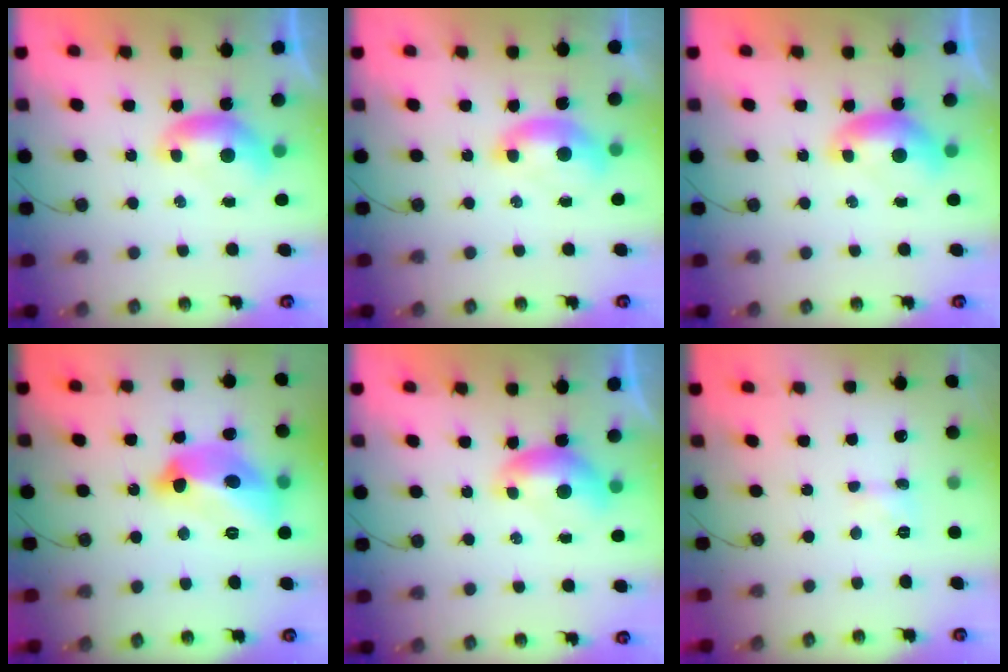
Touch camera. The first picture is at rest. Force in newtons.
{"total": 1.6, "press": 1.5, "slide": 0.6}
{"total": 0.6, "press": 0.6, "slide": 0.2}
{"total": 14.1, "press": 14.1, "slide": 1.2}
{"total": 0.5, "press": 0.2, "slide": 0.5}
{"total": 2.4, "press": 2.4, "slide": 0.6}